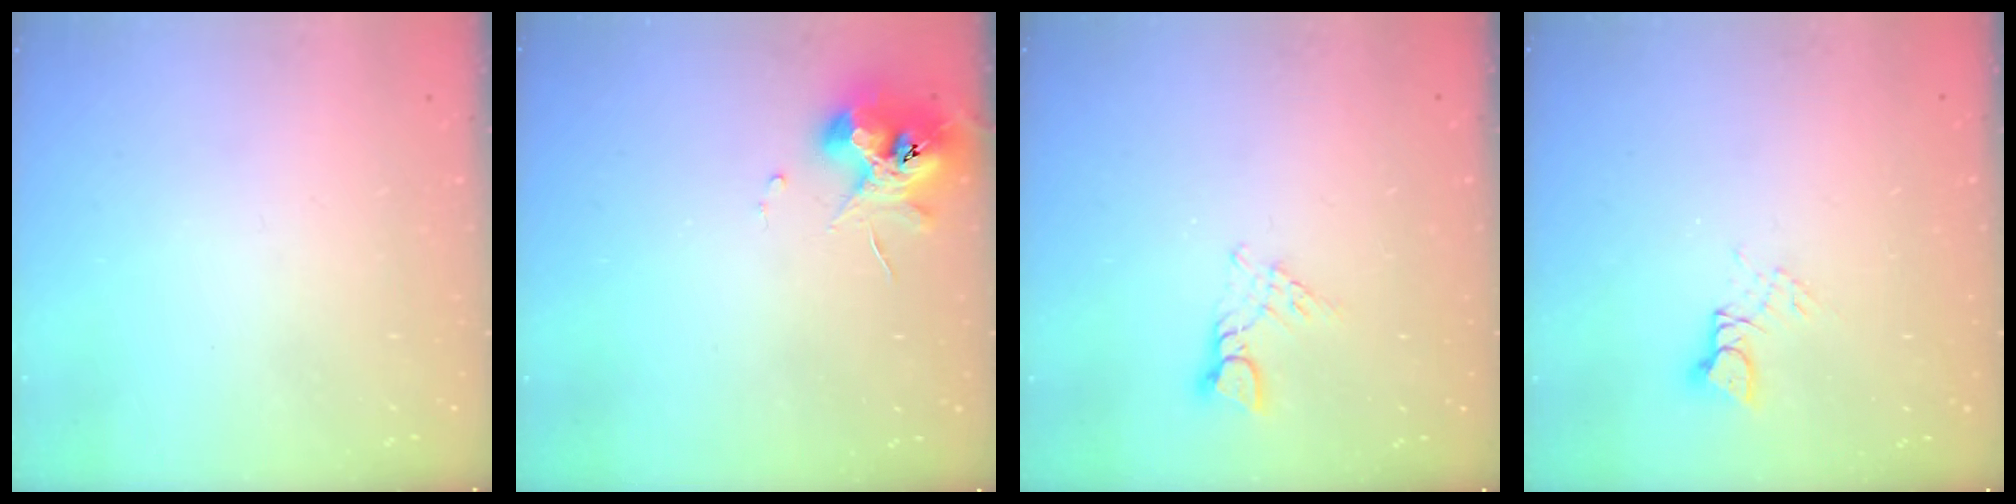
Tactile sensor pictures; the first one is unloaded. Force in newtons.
{"total": 9.8, "press": 9.7, "slide": 1.2}
{"total": 3.2, "press": 3.2, "slide": 0.3}
{"total": 3.6, "press": 3.5, "slide": 0.2}